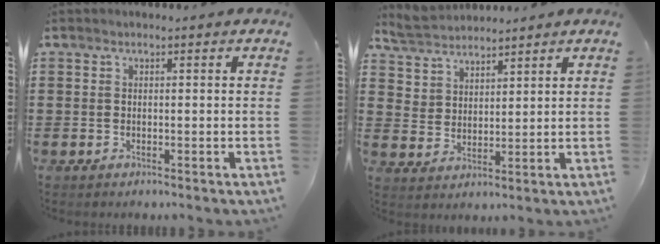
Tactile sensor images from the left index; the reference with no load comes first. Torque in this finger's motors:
{"motor_torque": [0.01, 0.01, 0.00, 0.00]}